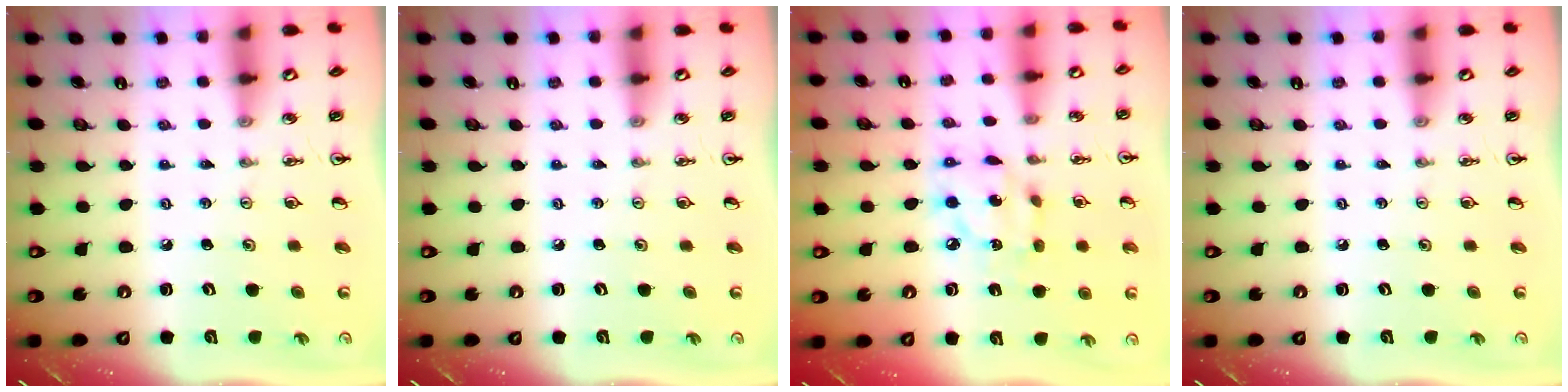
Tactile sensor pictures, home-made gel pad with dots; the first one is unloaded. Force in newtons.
{"total": 0.0}
{"total": 10.3, "press": 10.2, "slide": 0.7}
{"total": 0.0}